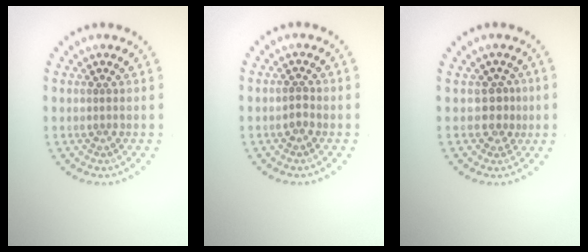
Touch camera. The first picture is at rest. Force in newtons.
{"total": 1.0, "press": 0.9, "slide": 0.3}
{"total": 2.0, "press": 1.5, "slide": 1.4}